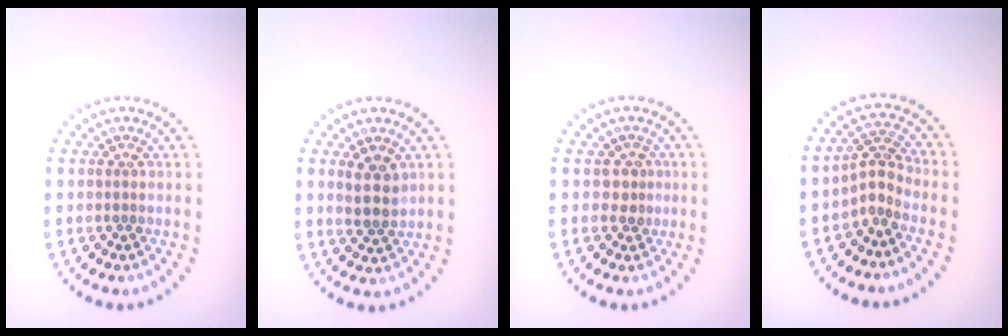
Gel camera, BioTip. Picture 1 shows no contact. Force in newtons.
{"total": 2.6, "press": 2.5, "slide": 0.9}
{"total": 1.5, "press": 0.9, "slide": 1.1}
{"total": 2.3, "press": 1.6, "slide": 1.7}